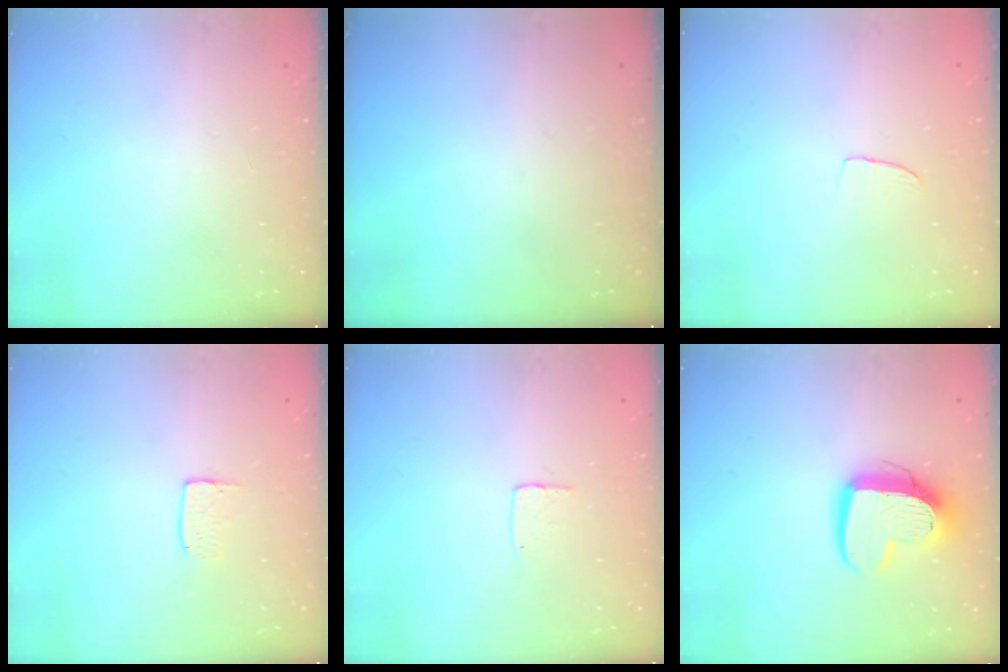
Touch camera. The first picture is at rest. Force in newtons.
{"total": 0.0}
{"total": 2.5, "press": 2.5, "slide": 0.1}
{"total": 4.1, "press": 4.1, "slide": 0.3}
{"total": 3.6, "press": 3.6, "slide": 0.2}
{"total": 13.8, "press": 13.8, "slide": 1.2}